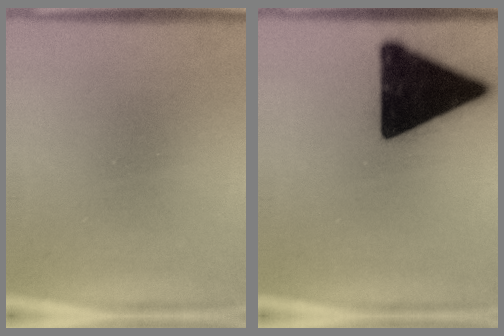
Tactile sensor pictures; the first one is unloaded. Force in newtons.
{"total": 19.9}